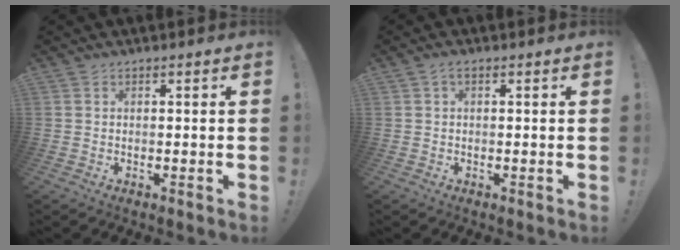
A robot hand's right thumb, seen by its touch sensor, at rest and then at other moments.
{"total": 1.1, "force": [0.3, 0.4, 1.0], "torque": [-0.025, 0.004, 0.005]}